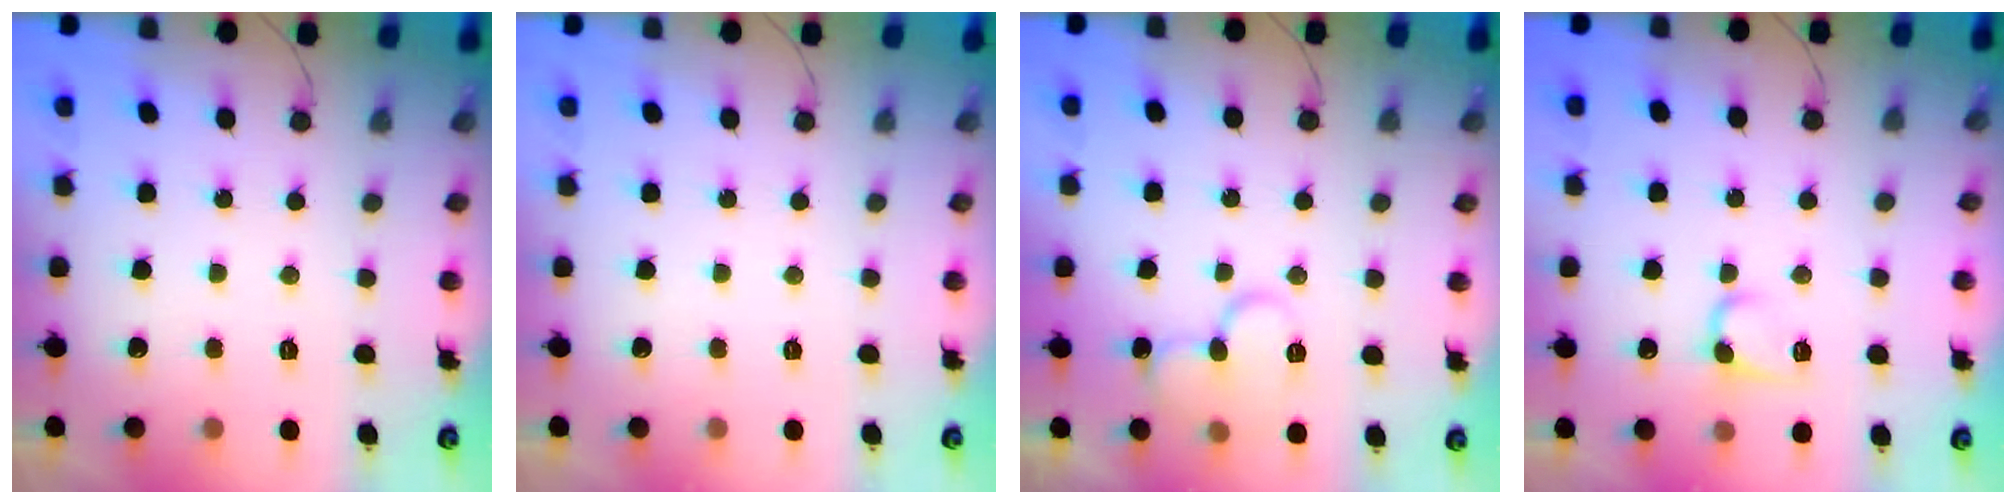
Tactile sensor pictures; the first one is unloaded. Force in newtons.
{"total": 0.0}
{"total": 10.8, "press": 10.7, "slide": 1.3}
{"total": 5.1, "press": 5.1, "slide": 0.6}